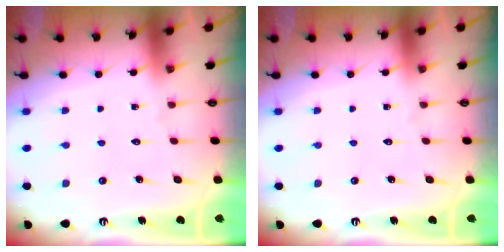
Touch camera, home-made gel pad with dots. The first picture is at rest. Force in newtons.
{"total": 0.0}